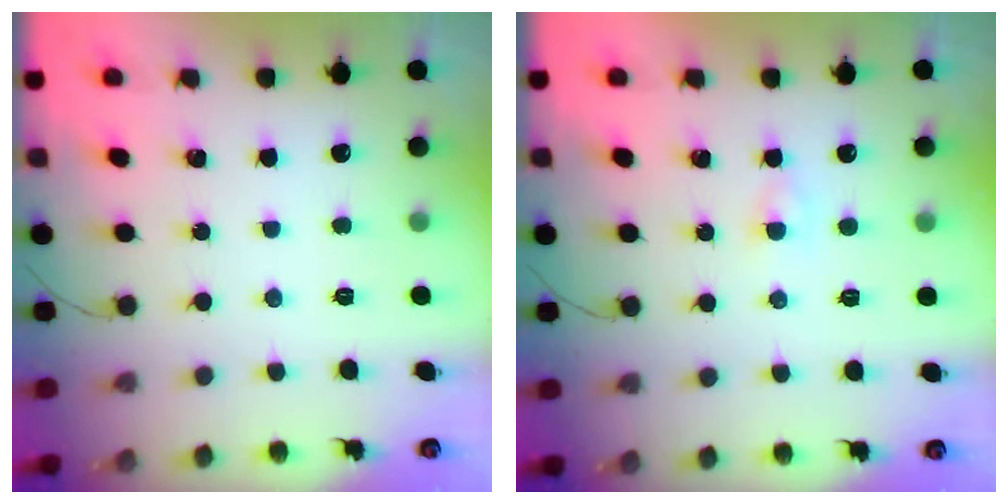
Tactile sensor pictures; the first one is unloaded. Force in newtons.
{"total": 1.5, "press": 1.4, "slide": 0.6}